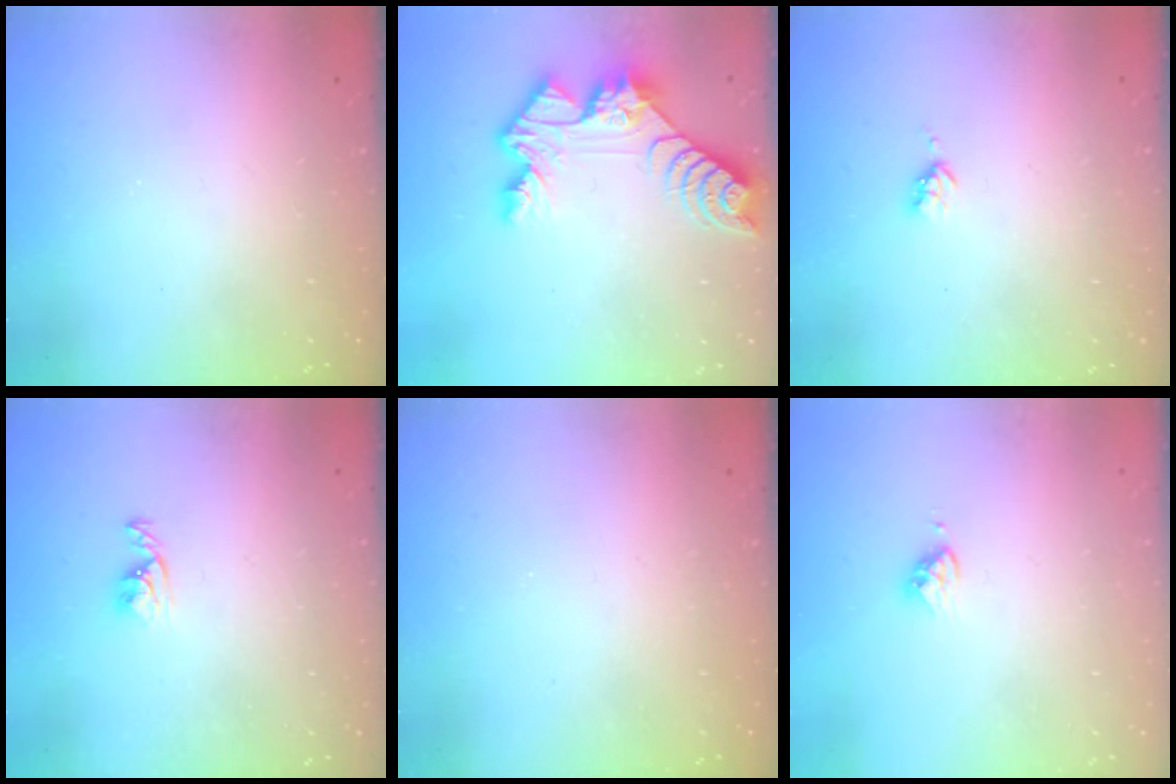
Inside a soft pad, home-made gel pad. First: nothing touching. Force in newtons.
{"total": 11.2, "press": 11.1, "slide": 1.0}
{"total": 2.7, "press": 2.6, "slide": 0.5}
{"total": 4.3, "press": 4.2, "slide": 0.8}
{"total": 0.0}
{"total": 3.6, "press": 3.5, "slide": 0.7}